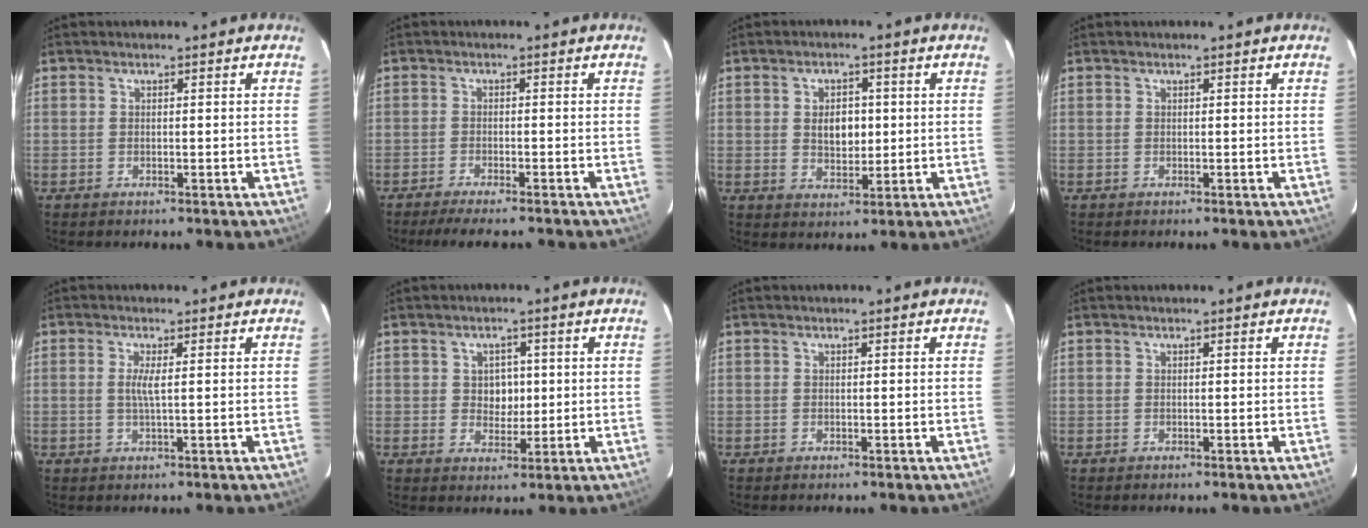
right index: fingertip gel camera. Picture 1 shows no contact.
{"total": 6.6, "force": [-5.7, 0.5, 3.2], "torque": [-0.072, -0.018, -0.094]}
{"total": 5.5, "force": [0.5, 3.6, 4.1], "torque": [-0.066, 0.004, 0.013]}
{"total": 0.0}
{"total": 2.3, "force": [0.6, -0.2, 2.2], "torque": [-0.041, -0.005, 0.009]}
{"total": 4.0, "force": [0.5, 3.5, 2.0], "torque": [-0.030, 0.008, 0.010]}
{"total": 0.0}
{"total": 0.0}